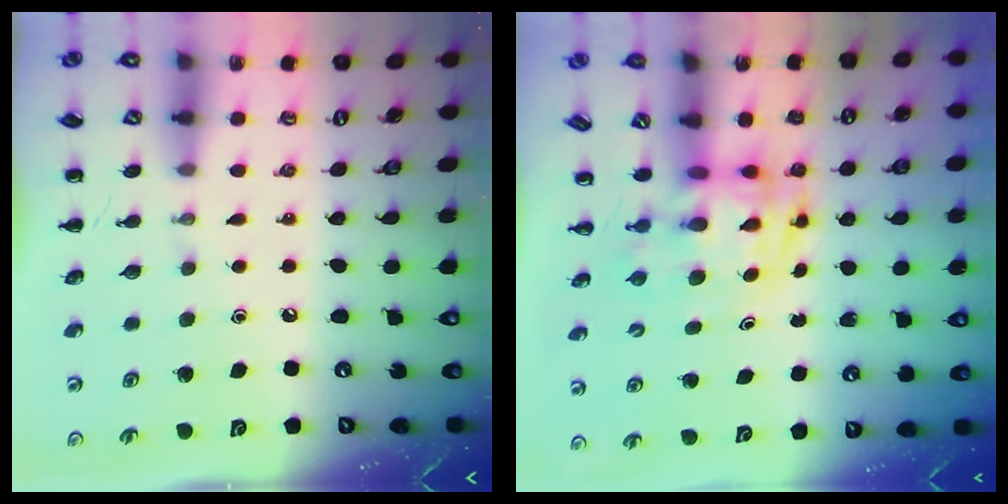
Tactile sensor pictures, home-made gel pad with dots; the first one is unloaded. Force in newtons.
{"total": 2.7, "press": 2.7, "slide": 0.5}